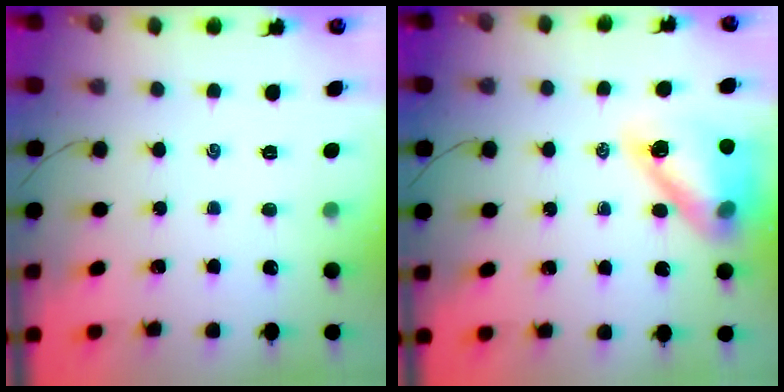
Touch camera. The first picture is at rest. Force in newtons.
{"total": 13.9, "press": 13.4, "slide": 3.8}